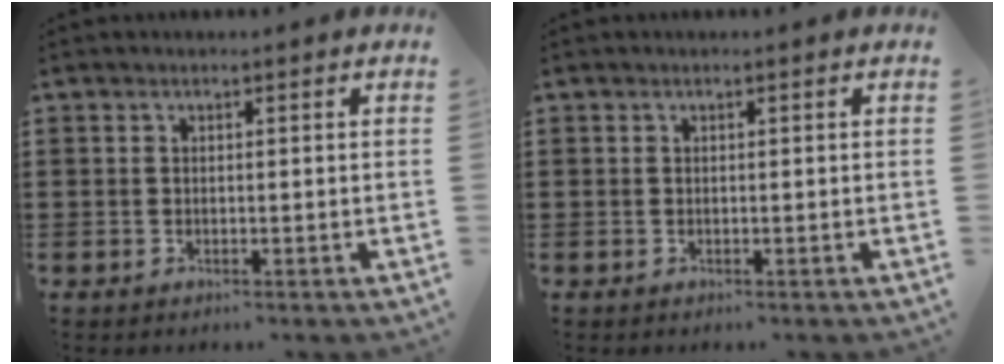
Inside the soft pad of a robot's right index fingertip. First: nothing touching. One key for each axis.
{"total": 0.0}